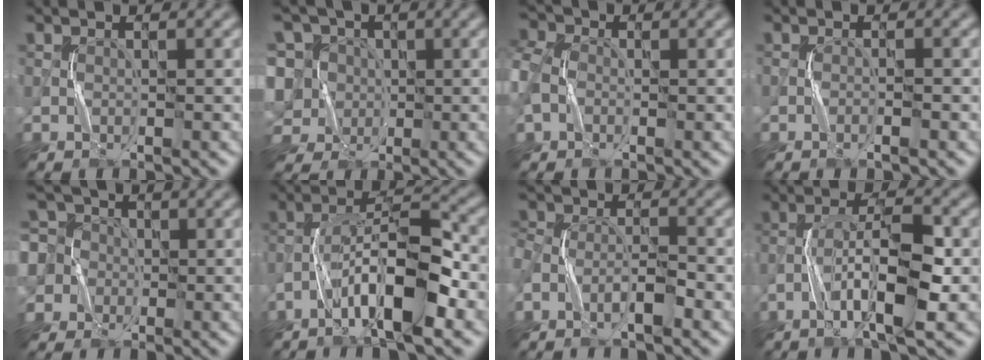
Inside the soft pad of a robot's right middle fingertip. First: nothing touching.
{"total": 11.2, "force": [1.0, 9.9, 5.1], "torque": [-0.133, 0.033, -0.013]}
{"total": 6.0, "force": [-0.7, 4.7, 3.6], "torque": [-0.110, 0.008, -0.019]}
{"total": 1.1, "force": [-0.8, 0.0, 0.8], "torque": [-0.018, 0.008, -0.014]}
{"total": 9.6, "force": [-0.2, 8.6, 4.2], "torque": [-0.103, 0.041, -0.055]}
{"total": 8.8, "force": [-4.4, 2.2, 7.3], "torque": [-0.128, 0.022, -0.082]}
{"total": 3.4, "force": [-2.0, 1.3, 2.4], "torque": [-0.045, 0.004, -0.044]}
{"total": 6.9, "force": [-2.9, 1.5, 6.1], "torque": [-0.107, 0.015, -0.052]}